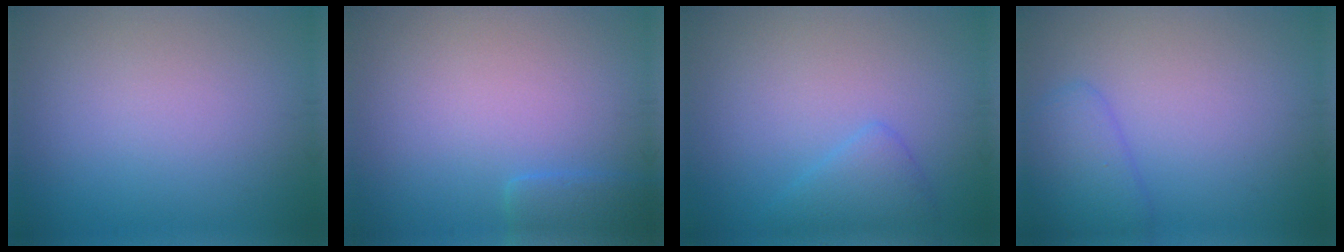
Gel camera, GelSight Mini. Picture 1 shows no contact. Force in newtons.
{"total": 1.9, "press": 1.9, "slide": 0.1}
{"total": 2.3, "press": 2.3, "slide": 0.2}
{"total": 2.7, "press": 2.7, "slide": 0.2}